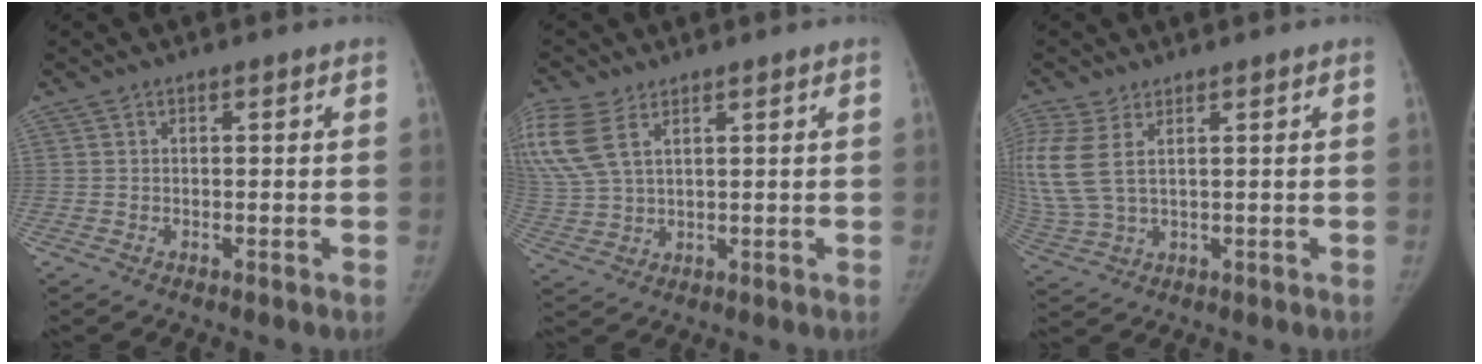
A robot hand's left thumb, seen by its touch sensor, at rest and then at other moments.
{"total": 13.3, "force": [6.2, 7.4, 9.2], "torque": [-0.250, 0.007, 0.130]}
{"total": 12.5, "force": [3.6, 6.9, 9.7], "torque": [-0.269, -0.005, 0.084]}